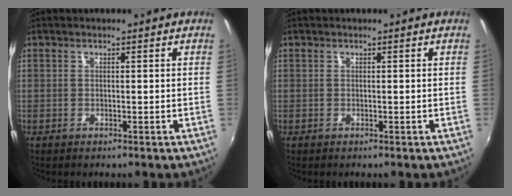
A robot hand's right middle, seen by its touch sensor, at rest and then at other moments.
{"total": 0.0}